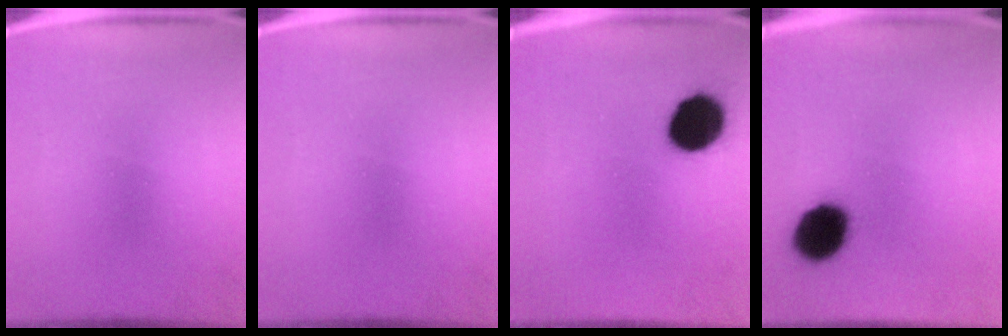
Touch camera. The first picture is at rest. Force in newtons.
{"total": 0.0}
{"total": 13.7}
{"total": 11.8}